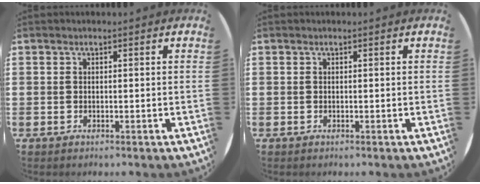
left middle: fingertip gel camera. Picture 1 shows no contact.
{"total": 0.0}